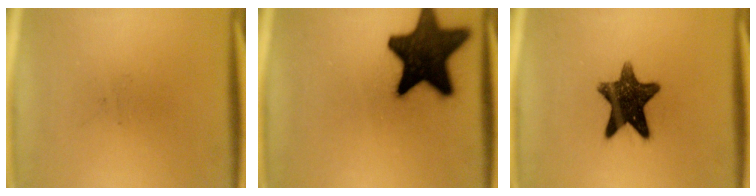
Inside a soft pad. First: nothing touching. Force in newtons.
{"total": 18.2}
{"total": 12.6}